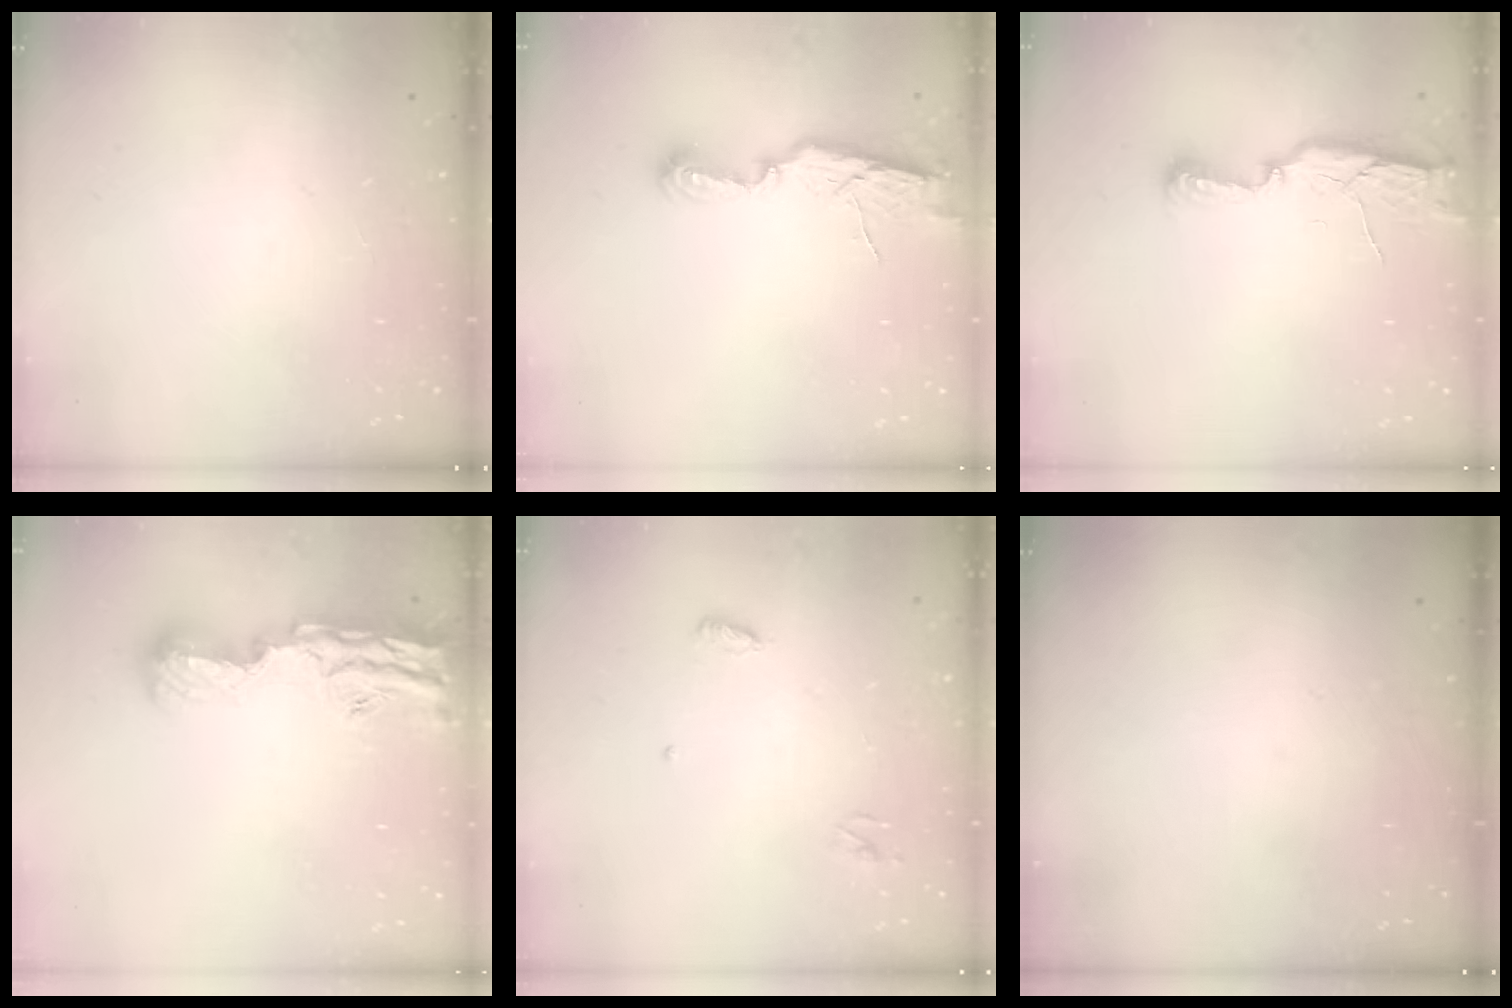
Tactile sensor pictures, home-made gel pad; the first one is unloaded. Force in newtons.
{"total": 7.0, "press": 7.0, "slide": 0.5}
{"total": 9.0, "press": 7.8, "slide": 4.5}
{"total": 18.1, "press": 17.4, "slide": 5.2}
{"total": 3.6, "press": 3.6, "slide": 0.3}
{"total": 0.0}